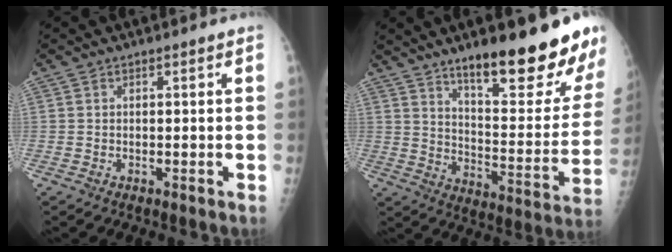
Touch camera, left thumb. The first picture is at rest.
{"total": 23.0, "force": [15.9, 5.1, 15.8], "torque": [-0.184, -0.096, 0.239]}